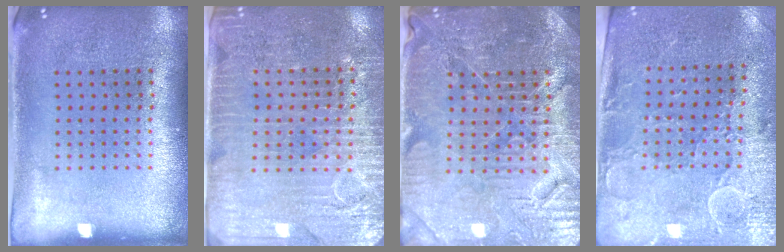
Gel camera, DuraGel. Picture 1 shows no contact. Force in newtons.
{"total": 3.6, "press": 3.2, "slide": 1.7}
{"total": 4.5, "press": 4.4, "slide": 1.2}
{"total": 3.0, "press": 2.6, "slide": 1.5}